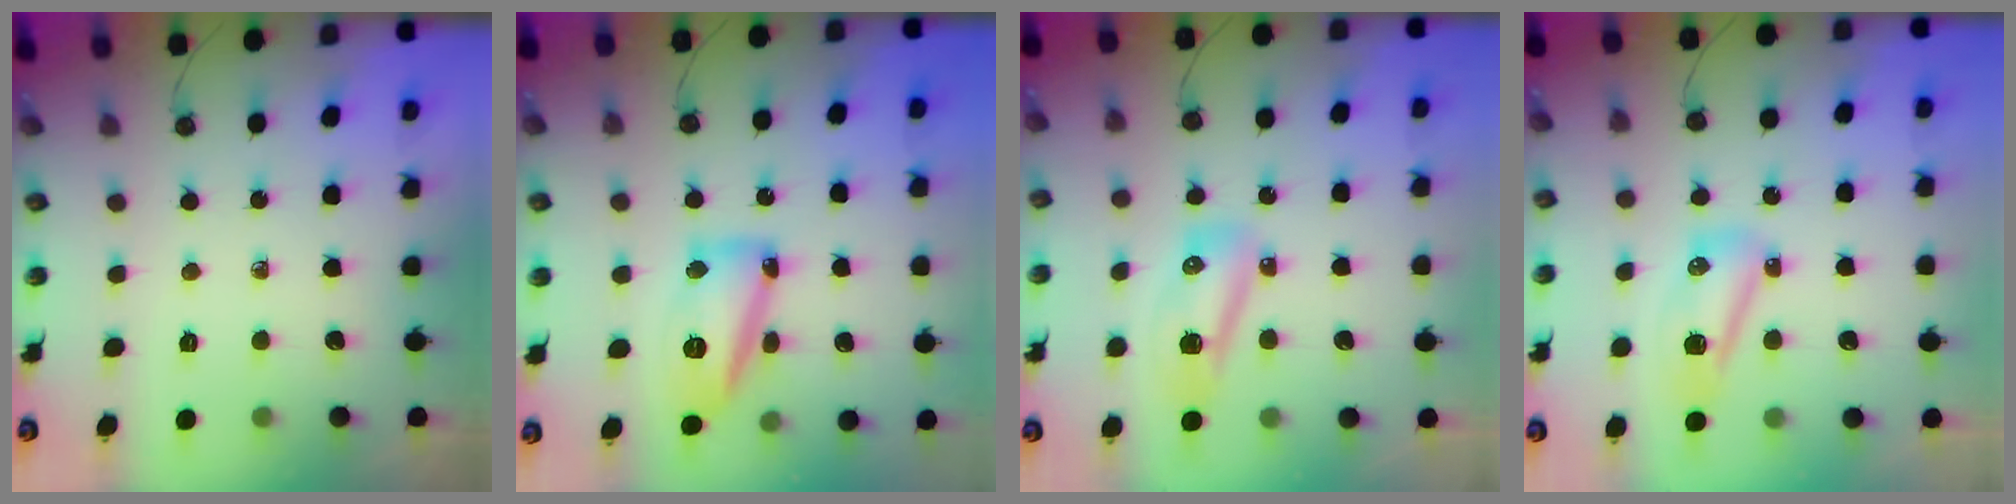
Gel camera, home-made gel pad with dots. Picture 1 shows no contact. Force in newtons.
{"total": 18.4, "press": 15.6, "slide": 9.7}
{"total": 8.2, "press": 8.0, "slide": 1.7}
{"total": 8.2, "press": 8.2, "slide": 0.6}